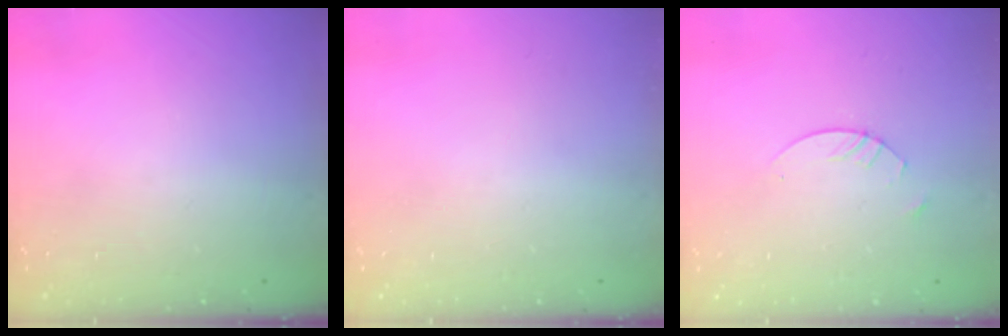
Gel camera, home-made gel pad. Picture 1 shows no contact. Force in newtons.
{"total": 0.0}
{"total": 2.4, "press": 2.4, "slide": 0.1}